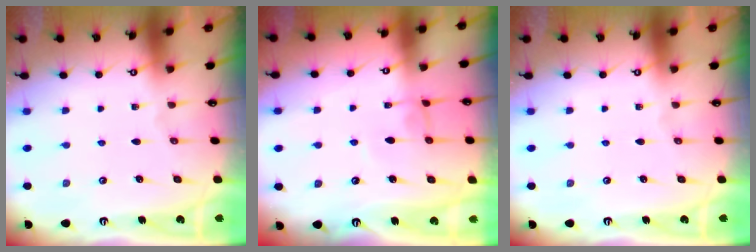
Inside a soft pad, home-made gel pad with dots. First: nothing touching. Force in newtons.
{"total": 1.9, "press": 1.9, "slide": 0.2}
{"total": 0.0}